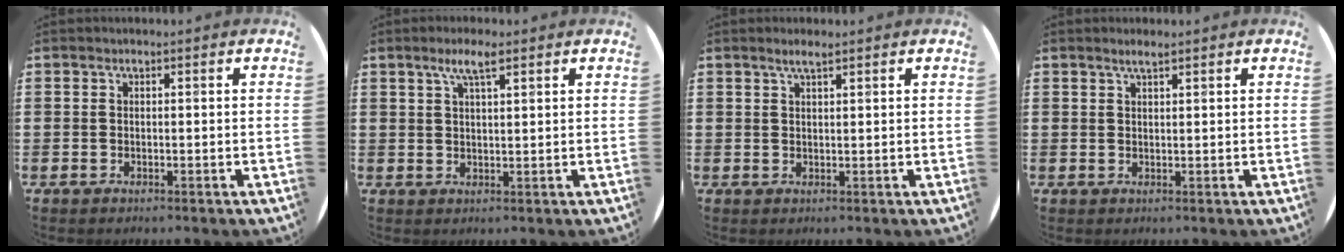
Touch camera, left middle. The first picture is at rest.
{"total": 4.0, "force": [2.6, 0.9, 2.9], "torque": [-0.054, 0.005, 0.043]}
{"total": 1.9, "force": [1.5, 0.2, 1.1], "torque": [-0.024, 0.003, 0.026]}
{"total": 1.5, "force": [1.3, 0.1, 0.8], "torque": [-0.017, 0.002, 0.023]}